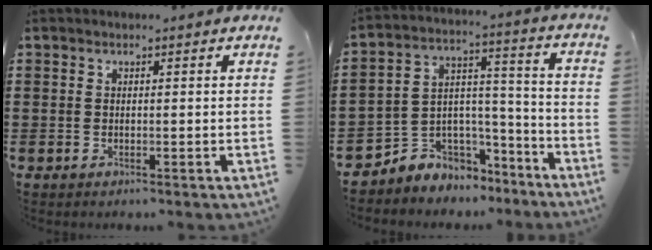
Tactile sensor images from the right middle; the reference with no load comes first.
{"total": 5.0, "force": [-3.7, 3.3, -0.8], "torque": [0.002, 0.005, -0.072]}